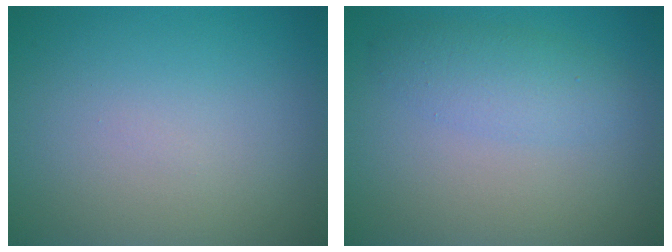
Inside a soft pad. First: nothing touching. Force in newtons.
{"total": 2.6, "press": 2.6, "slide": 0.1}